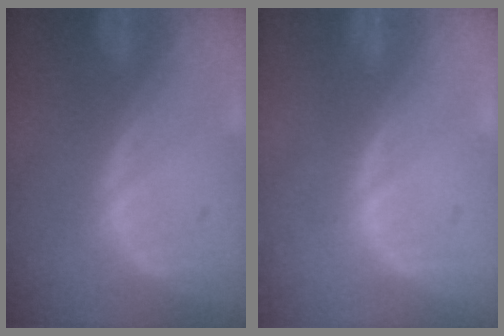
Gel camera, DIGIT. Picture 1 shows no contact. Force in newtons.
{"total": 0.0}